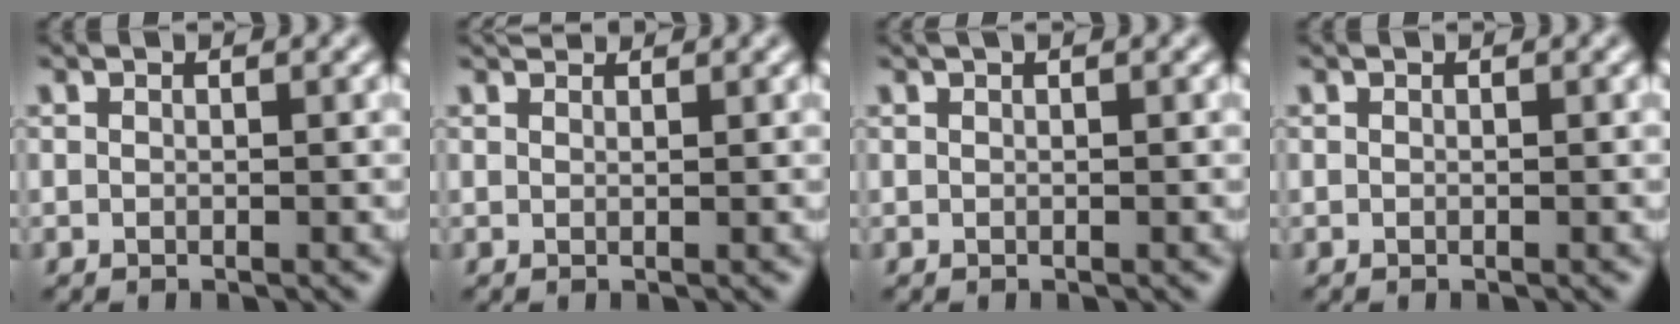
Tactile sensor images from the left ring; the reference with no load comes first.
{"total": 1.9, "force": [1.8, 0.4, 0.5], "torque": [-0.016, -0.005, 0.020]}
{"total": 0.6, "force": [0.4, 0.1, 0.4], "torque": [-0.007, 0.004, 0.004]}
{"total": 0.0}